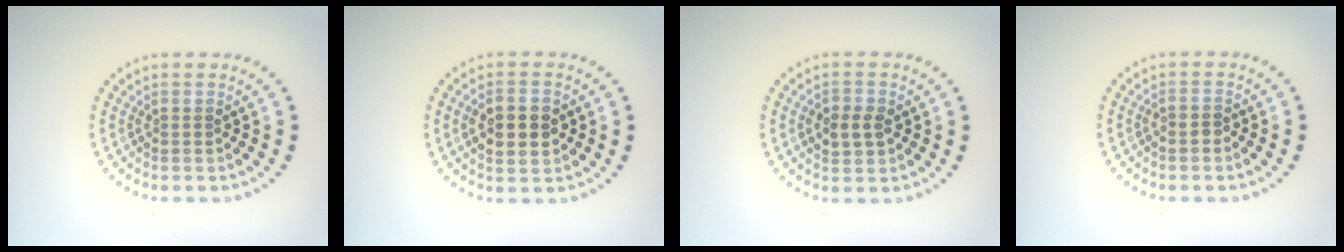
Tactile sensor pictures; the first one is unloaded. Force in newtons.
{"total": 4.6, "press": 4.6, "slide": 0.2}
{"total": 2.5, "press": 2.5, "slide": 0.2}
{"total": 0.9, "press": 0.7, "slide": 0.6}